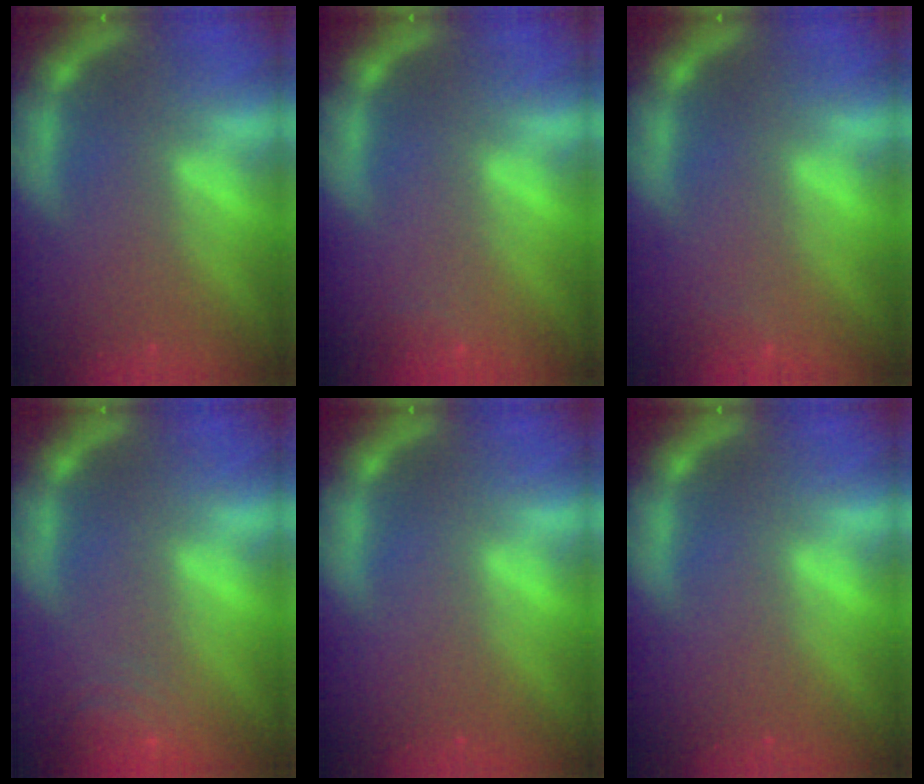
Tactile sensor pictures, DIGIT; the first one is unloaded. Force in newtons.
{"total": 1.4}
{"total": 0.9}
{"total": 5.1}
{"total": 0.0}
{"total": 0.0}